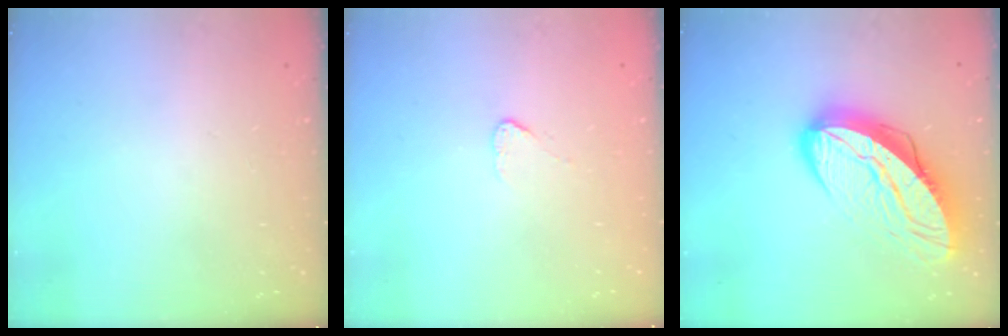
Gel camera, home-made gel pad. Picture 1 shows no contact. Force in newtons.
{"total": 2.7, "press": 2.7, "slide": 0.3}
{"total": 16.2, "press": 16.1, "slide": 1.3}